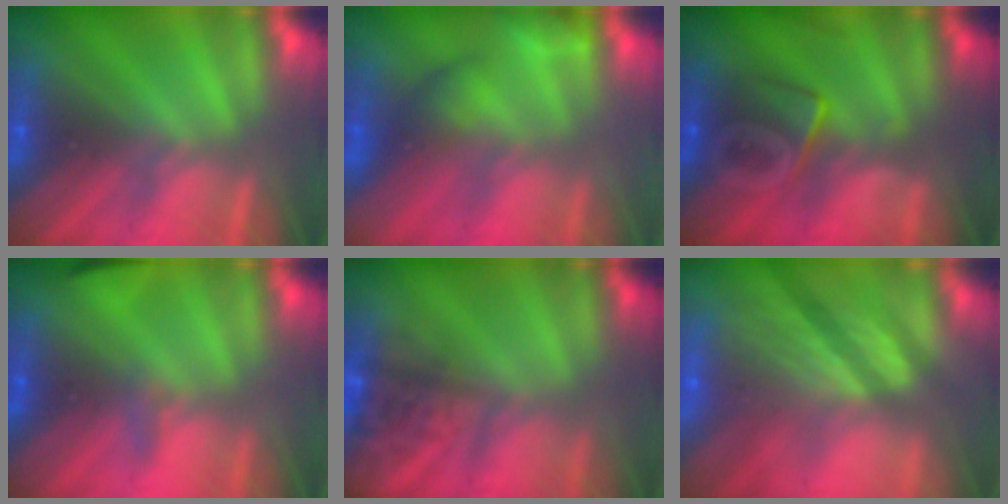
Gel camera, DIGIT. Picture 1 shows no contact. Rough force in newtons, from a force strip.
{"total": 4.8}
{"total": 9.1}
{"total": 2.9}
{"total": 4.6}
{"total": 7.8}